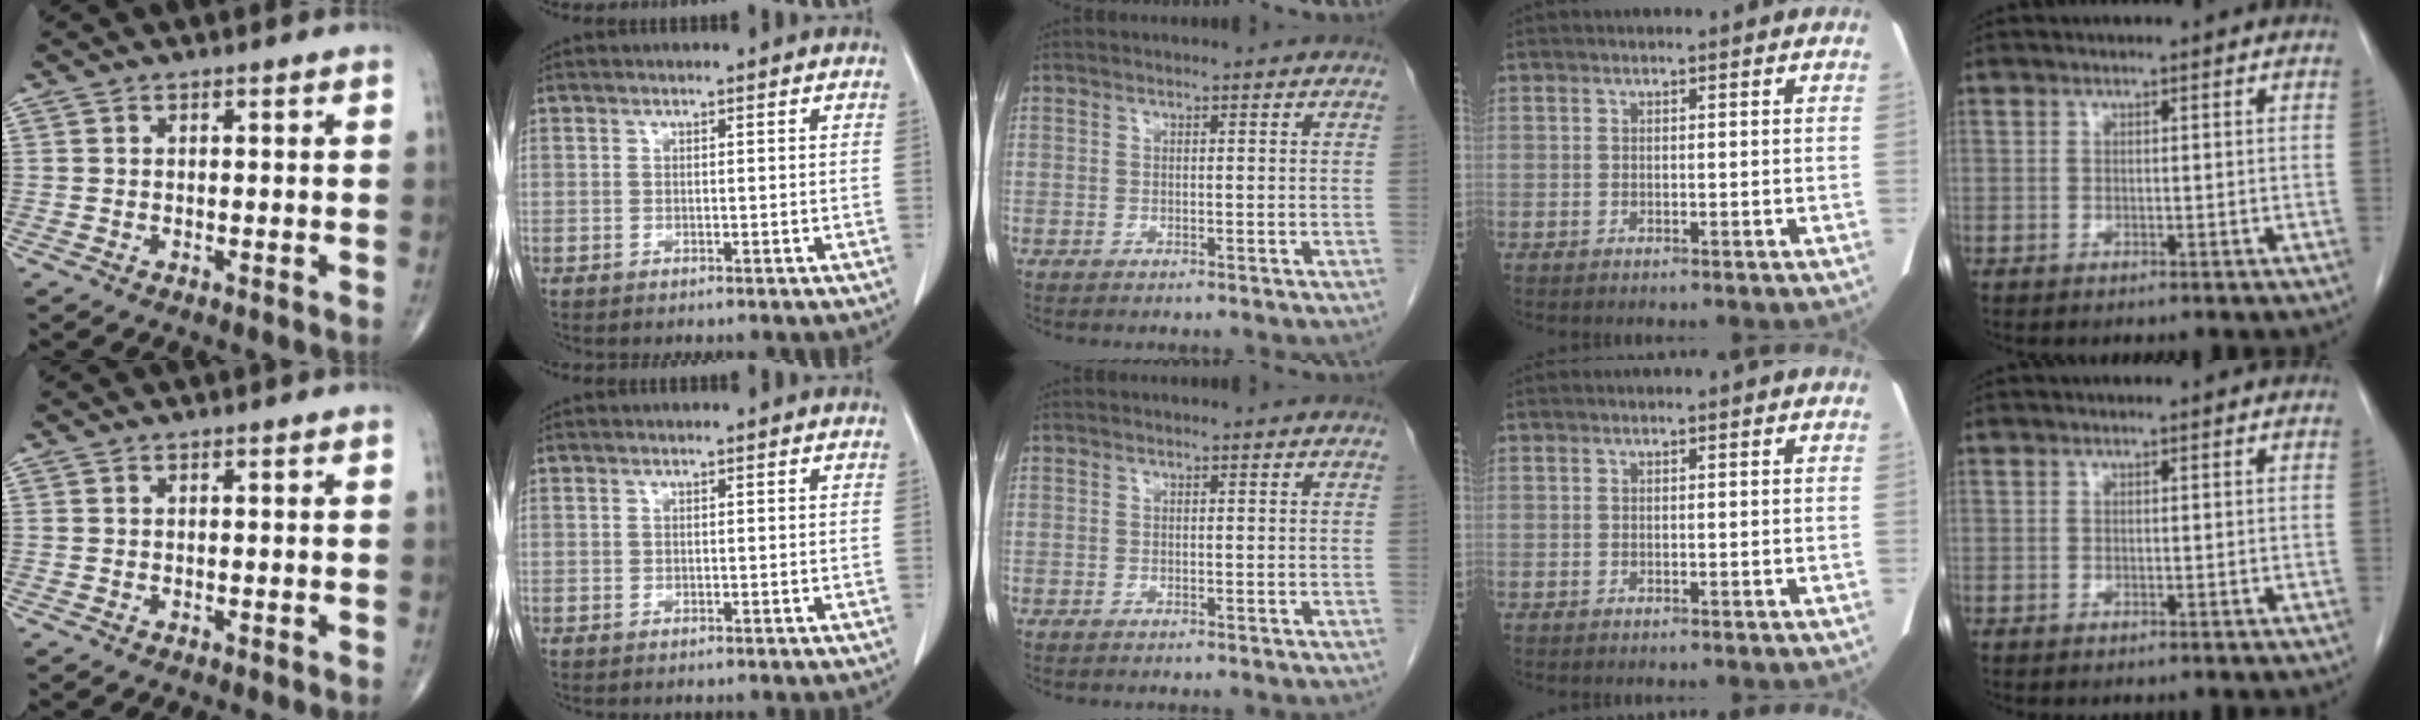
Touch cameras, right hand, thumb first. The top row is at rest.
{}